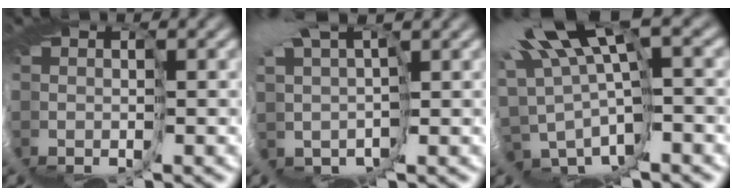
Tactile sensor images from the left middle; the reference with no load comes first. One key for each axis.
{"total": 5.5, "fx": 2.5, "fy": 2.5, "fz": 4.3, "tx": -0.099, "ty": -0.012, "tz": 0.034}
{"total": 11.0, "fx": 2.9, "fy": 4.3, "fz": 9.8, "tx": -0.223, "ty": 0.004, "tz": 0.061}